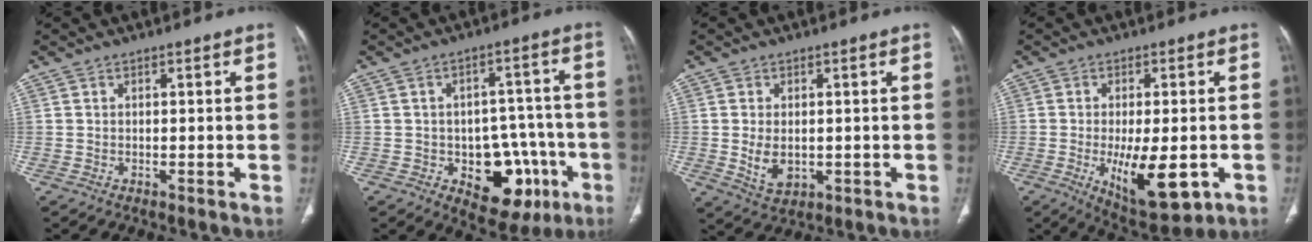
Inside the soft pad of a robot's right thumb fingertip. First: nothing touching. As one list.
[{"total": 14.5, "force": [-5.2, 9.1, 10.1], "torque": [-0.084, 0.037, -0.058]}, {"total": 5.5, "force": [-0.4, 3.7, 4.0], "torque": [-0.067, -0.010, 0.005]}, {"total": 13.2, "force": [-3.6, 5.4, 11.4], "torque": [-0.168, -0.013, -0.039]}]